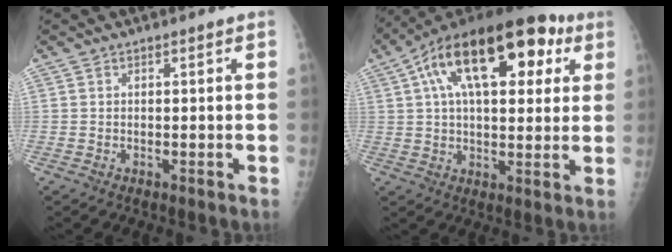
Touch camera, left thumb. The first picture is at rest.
{"total": 23.6, "force": [9.3, 11.7, 18.2], "torque": [-0.276, 0.028, 0.143]}